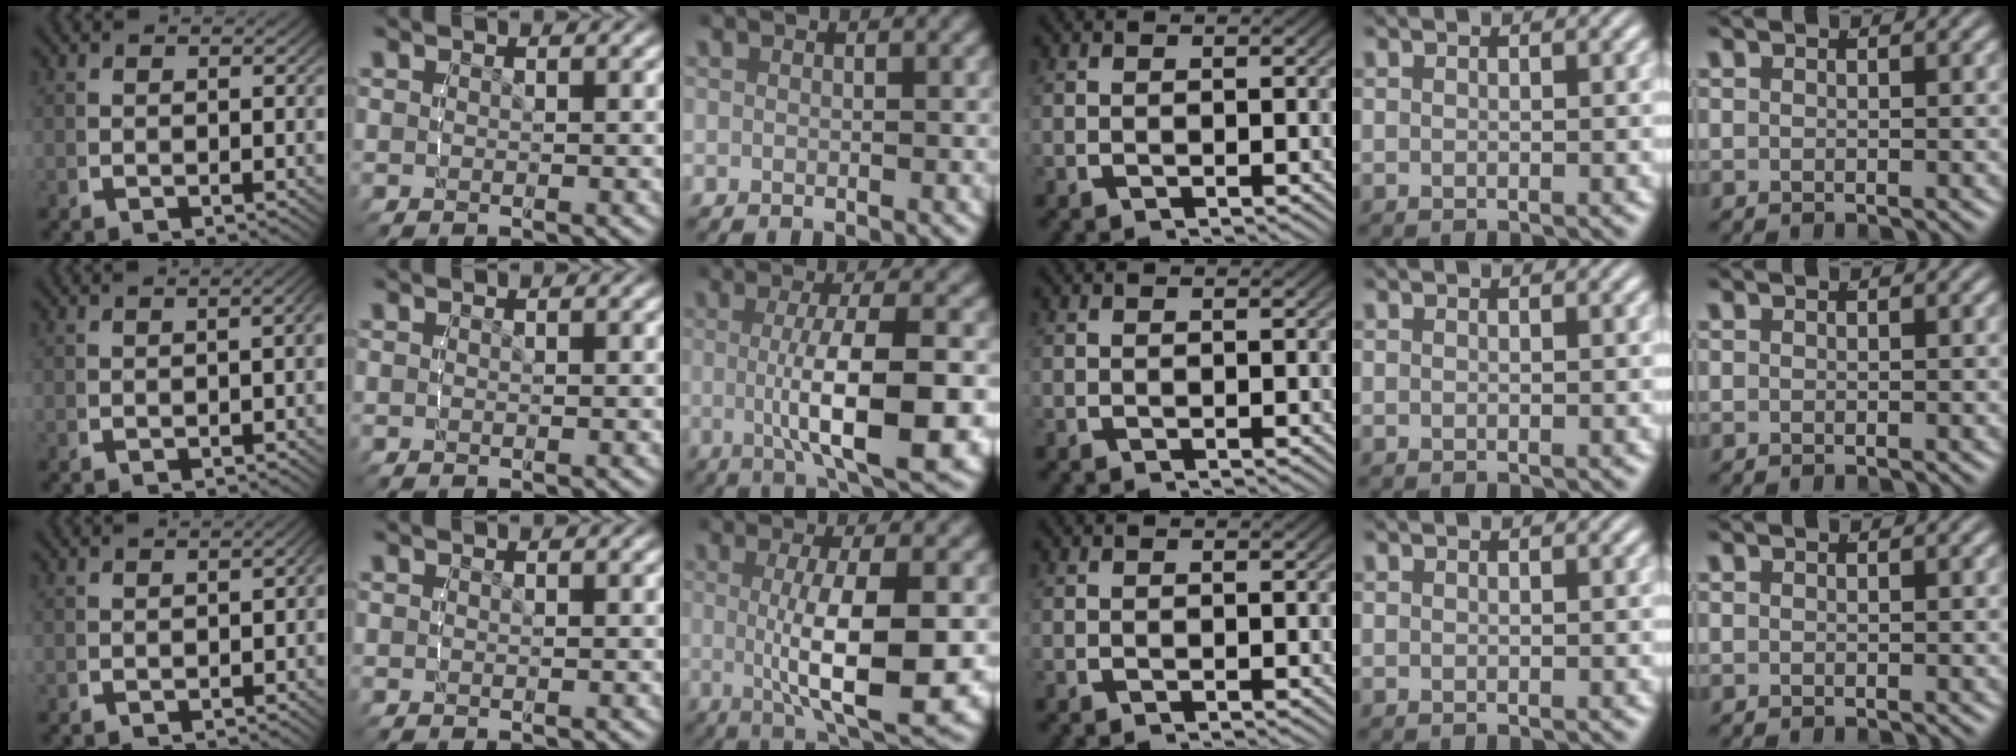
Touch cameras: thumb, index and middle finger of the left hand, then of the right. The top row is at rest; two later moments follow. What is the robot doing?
{"motion": "lift_and_place", "object": "cubes"}